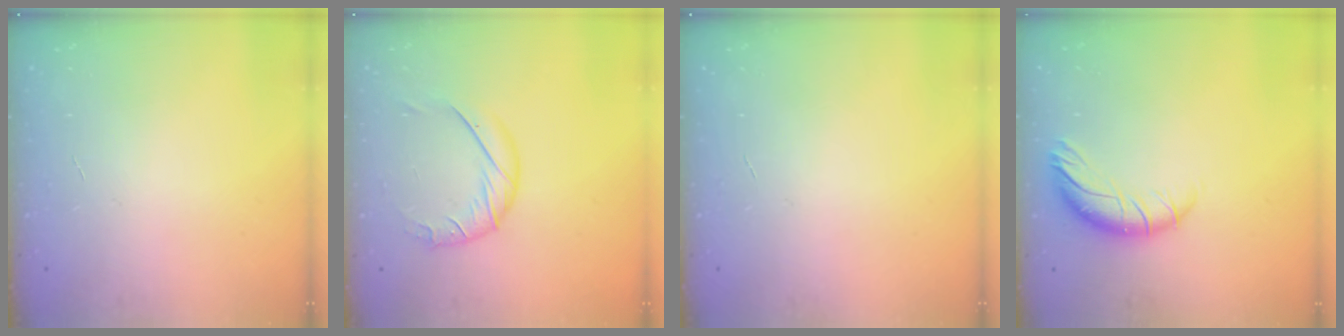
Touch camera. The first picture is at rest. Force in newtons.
{"total": 9.9, "press": 9.9, "slide": 0.9}
{"total": 0.0}
{"total": 10.5, "press": 10.3, "slide": 2.2}